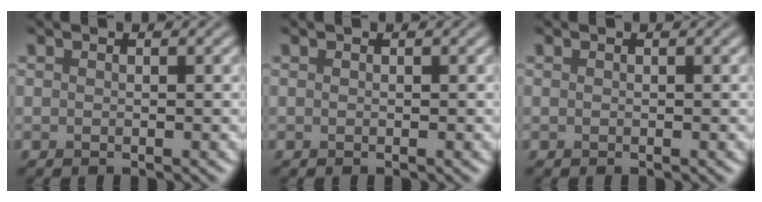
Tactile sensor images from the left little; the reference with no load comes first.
{"total": 0.0}
{"total": 0.0}